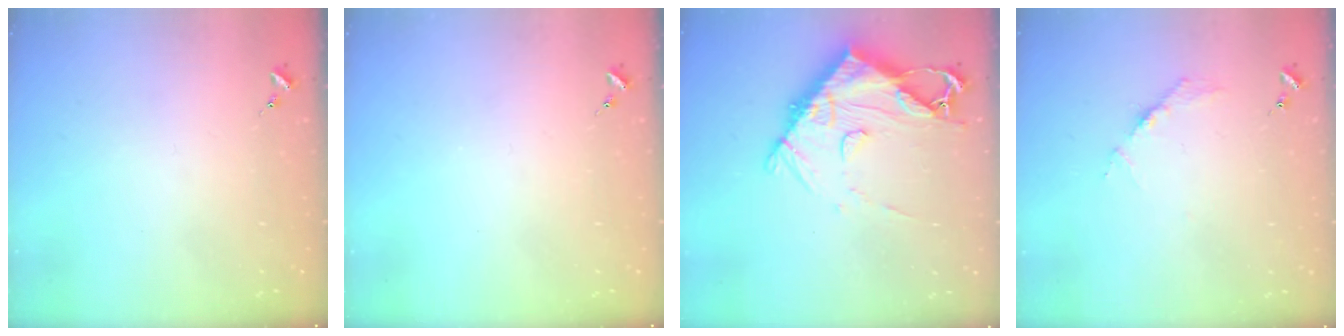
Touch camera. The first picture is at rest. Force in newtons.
{"total": 0.0}
{"total": 14.6, "press": 14.6, "slide": 1.5}
{"total": 3.6, "press": 3.6, "slide": 0.4}